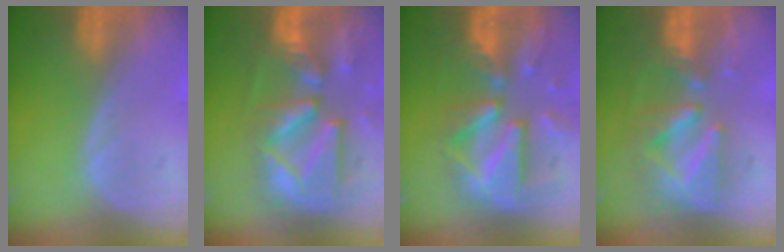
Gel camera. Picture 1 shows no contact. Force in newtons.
{"total": 13.3, "press": 11.4, "slide": 6.7}
{"total": 12.1, "press": 10.4, "slide": 6.2}
{"total": 8.5, "press": 7.8, "slide": 3.4}